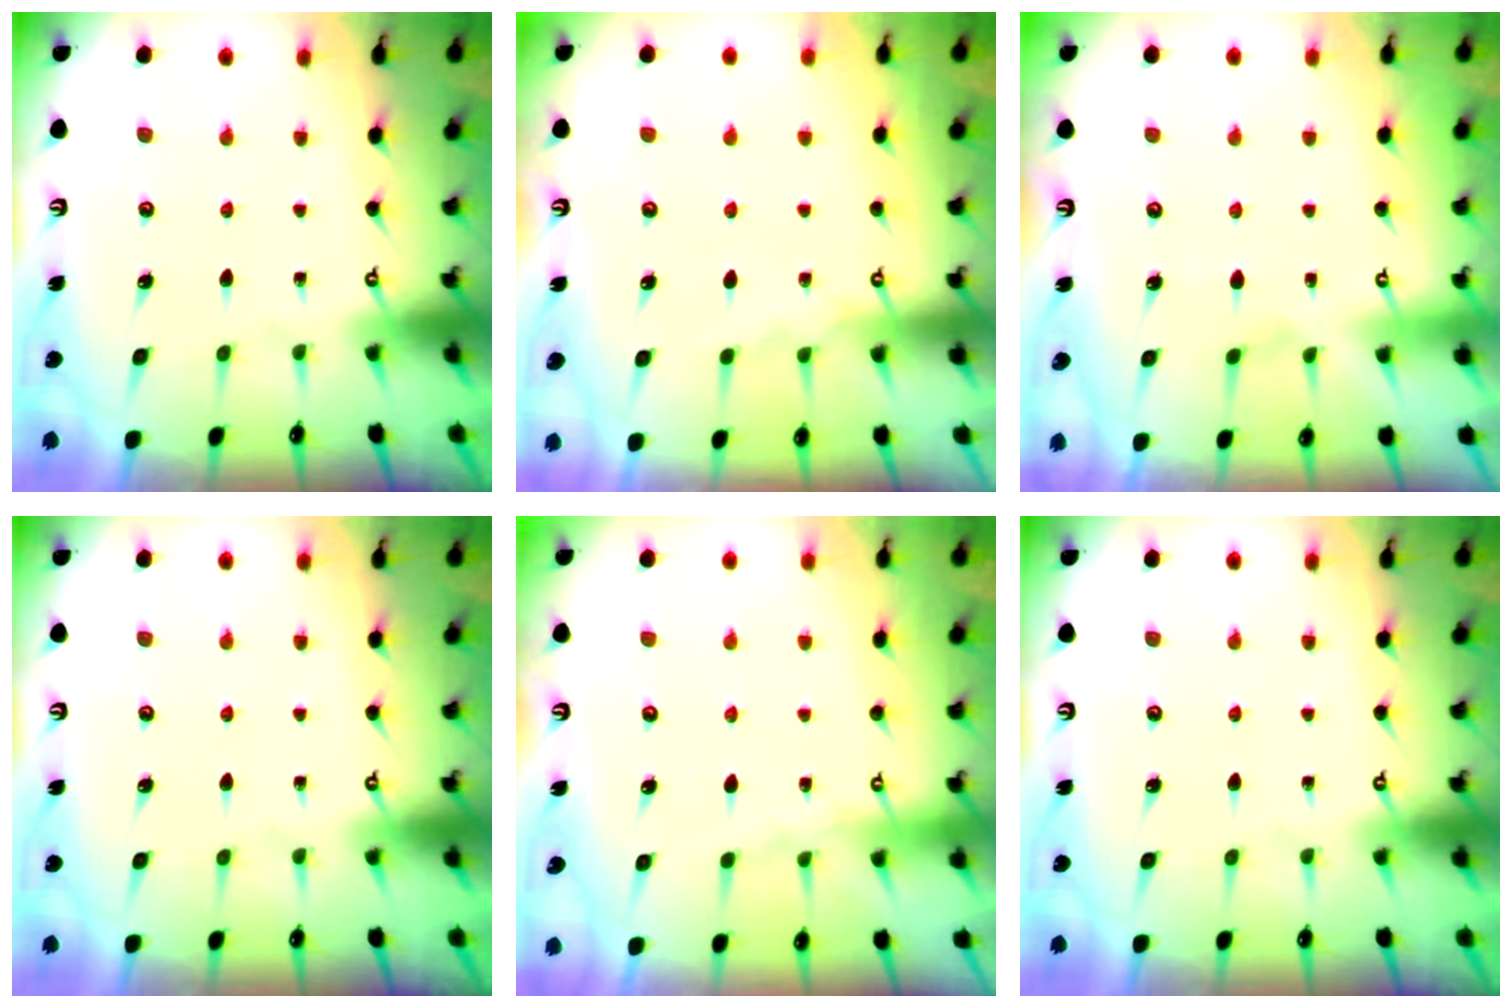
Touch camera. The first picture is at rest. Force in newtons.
{"total": 4.6, "press": 4.6, "slide": 0.7}
{"total": 2.5, "press": 2.4, "slide": 0.5}
{"total": 0.0}
{"total": 3.3, "press": 3.2, "slide": 0.5}
{"total": 0.0}